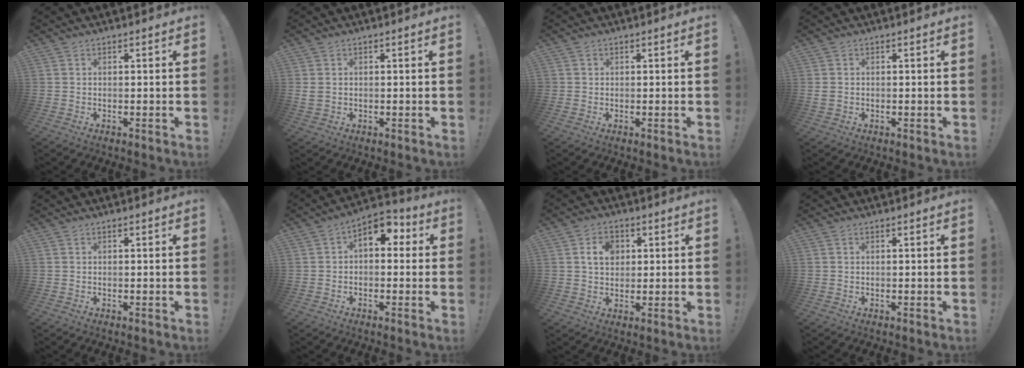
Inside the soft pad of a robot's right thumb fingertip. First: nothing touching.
{"total": 1.9, "force": [0.5, 1.5, 1.0], "torque": [-0.015, 0.003, 0.010]}
{"total": 1.0, "force": [0.3, 0.9, 0.1], "torque": [-0.005, 0.004, 0.006]}
{"total": 1.5, "force": [0.0, 1.3, 0.8], "torque": [-0.018, 0.006, 0.002]}
{"total": 0.0}
{"total": 7.6, "force": [2.7, 4.3, 5.6], "torque": [-0.083, -0.007, 0.052]}
{"total": 6.9, "force": [1.9, 5.2, 4.1], "torque": [-0.063, 0.006, 0.034]}
{"total": 0.0}